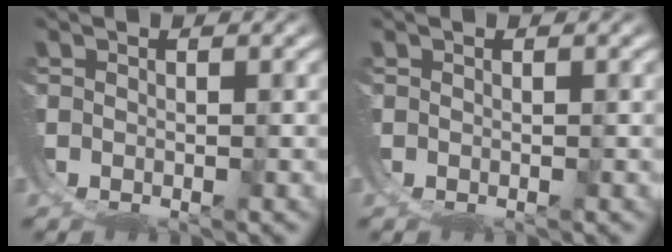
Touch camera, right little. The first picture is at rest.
{"total": 0.0}